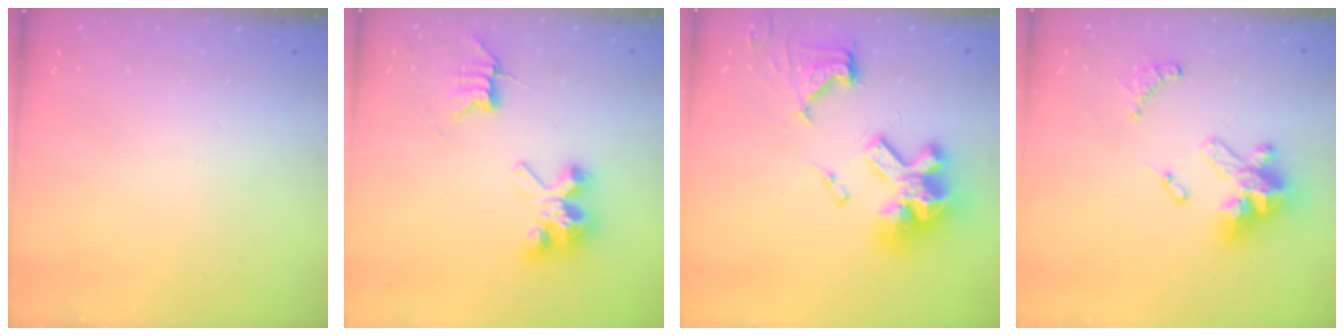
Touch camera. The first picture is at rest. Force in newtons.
{"total": 7.2, "press": 7.1, "slide": 0.6}
{"total": 20.4, "press": 20.3, "slide": 2.1}
{"total": 16.2, "press": 16.1, "slide": 1.6}